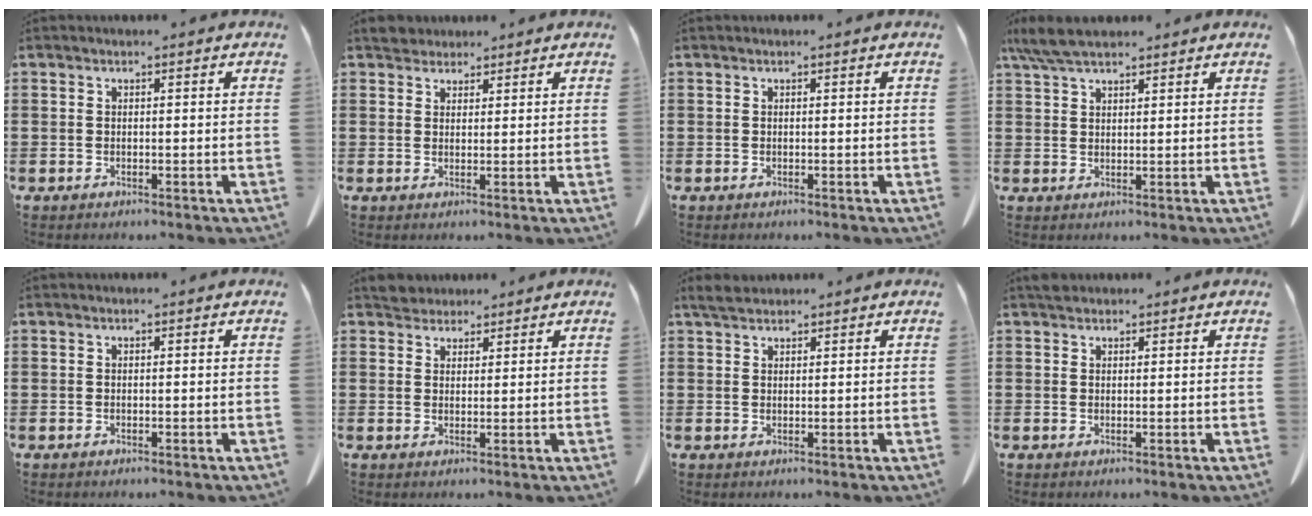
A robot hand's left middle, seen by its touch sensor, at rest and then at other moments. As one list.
[{"total": 3.0, "force": [2.8, 1.2, 0.4], "torque": [-0.009, -0.002, 0.052]}, {"total": 0.0}, {"total": 5.3, "force": [4.2, 1.2, 3.0], "torque": [-0.068, -0.004, 0.080]}, {"total": 0.0}, {"total": 2.9, "force": [2.7, 1.0, 0.1], "torque": [-0.003, -0.001, 0.051]}, {"total": 2.5, "force": [2.0, 0.8, 1.2], "torque": [-0.029, 0.005, 0.039]}, {"total": 1.3, "force": [1.1, 0.6, 0.3], "torque": [-0.010, 0.004, 0.022]}]